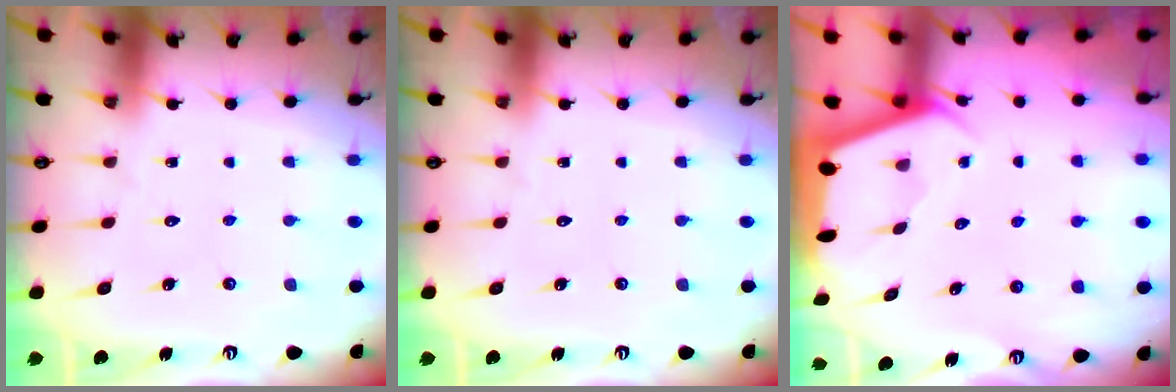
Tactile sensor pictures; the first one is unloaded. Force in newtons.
{"total": 0.0}
{"total": 2.7, "press": 2.7, "slide": 0.2}